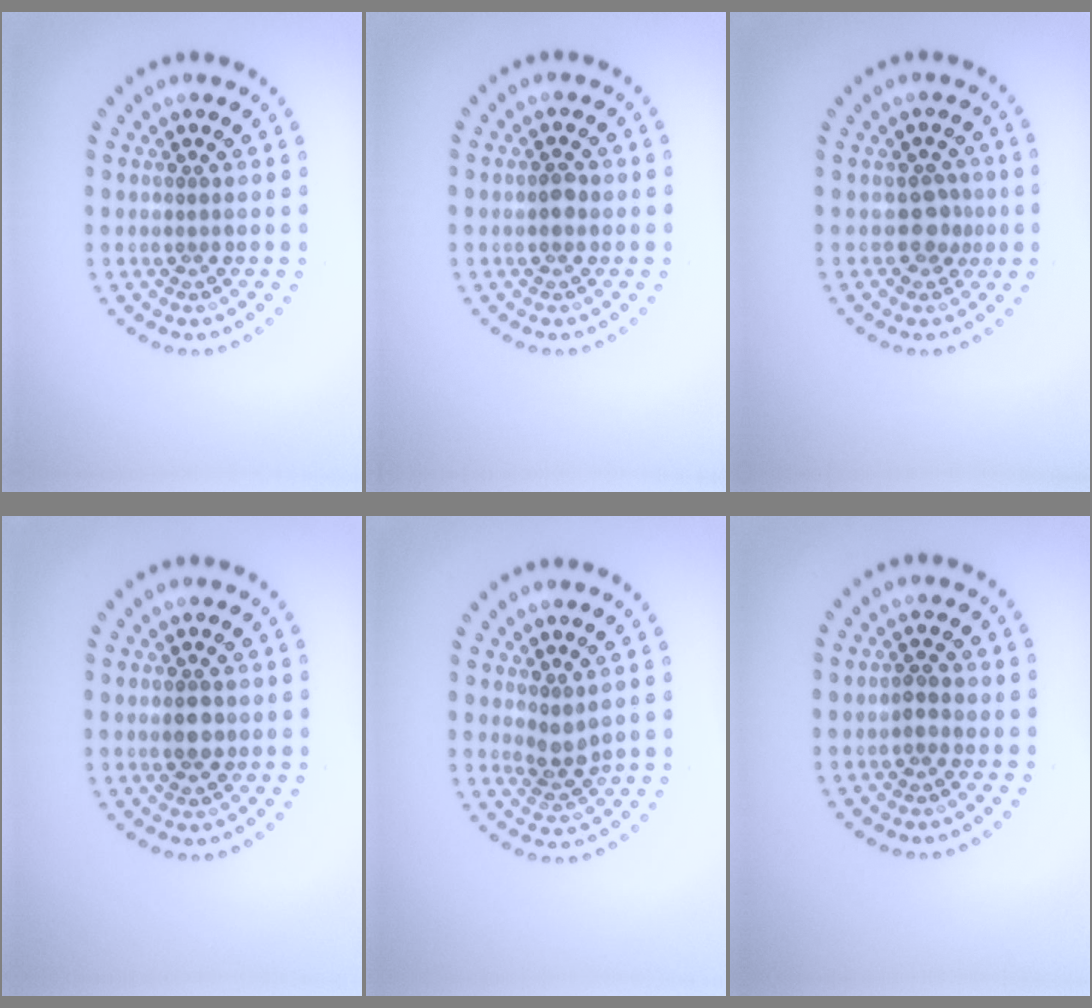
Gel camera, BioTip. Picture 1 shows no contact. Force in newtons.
{"total": 1.3, "press": 1.3, "slide": 0.1}
{"total": 2.1, "press": 1.7, "slide": 1.2}
{"total": 2.0, "press": 2.0, "slide": 0.1}
{"total": 2.1, "press": 1.8, "slide": 1.2}
{"total": 1.3, "press": 1.3, "slide": 0.4}